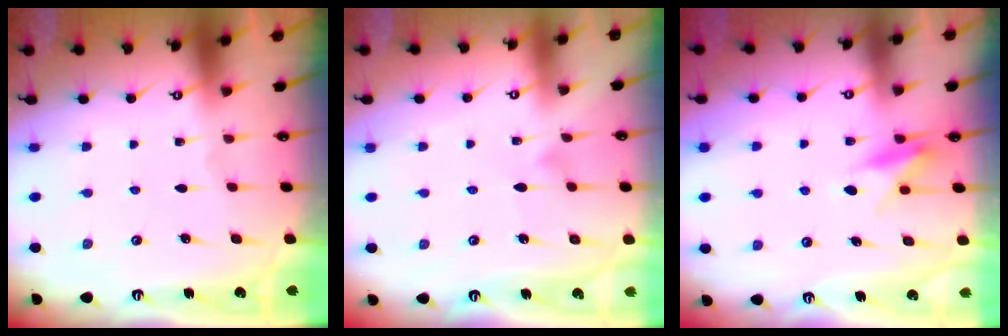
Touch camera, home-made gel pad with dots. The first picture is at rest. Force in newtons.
{"total": 3.3, "press": 3.3, "slide": 0.1}
{"total": 7.3, "press": 7.2, "slide": 0.6}